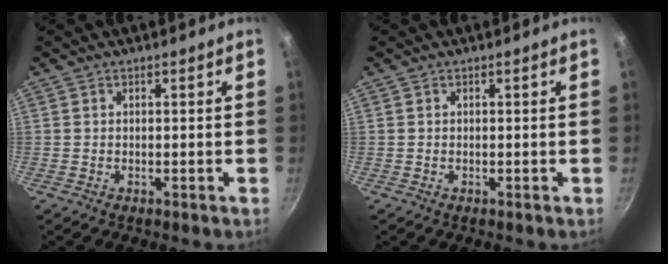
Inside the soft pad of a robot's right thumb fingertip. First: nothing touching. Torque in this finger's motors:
{"motor_torque": [0.11, 0.04, -0.10, 0.29, 0.01]}